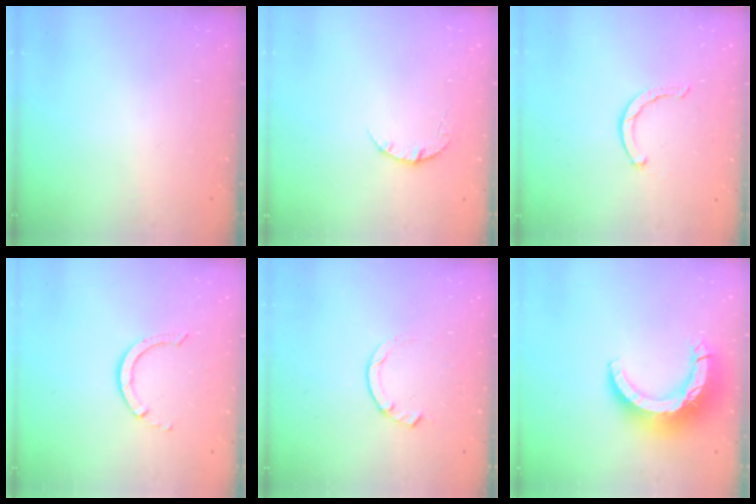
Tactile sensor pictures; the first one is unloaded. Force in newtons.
{"total": 4.2, "press": 4.2, "slide": 0.5}
{"total": 1.8, "press": 1.8, "slide": 0.4}
{"total": 2.9, "press": 2.9, "slide": 0.2}
{"total": 4.0, "press": 3.9, "slide": 0.7}
{"total": 14.0, "press": 13.9, "slide": 1.3}